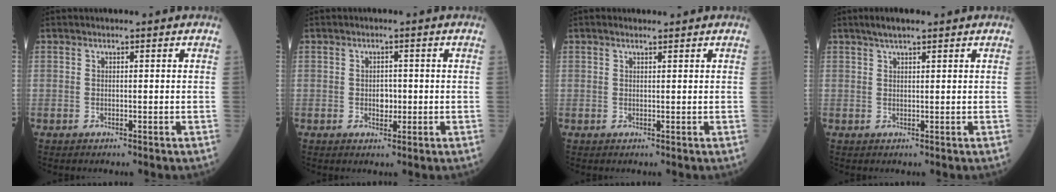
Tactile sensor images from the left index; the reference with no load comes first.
{"total": 1.9, "force": [-0.4, 1.4, 1.3], "torque": [-0.019, -0.002, -0.005]}
{"total": 0.7, "force": [0.6, 0.2, 0.3], "torque": [-0.013, 0.005, 0.012]}
{"total": 1.9, "force": [1.4, 0.2, 1.3], "torque": [-0.023, 0.012, 0.022]}